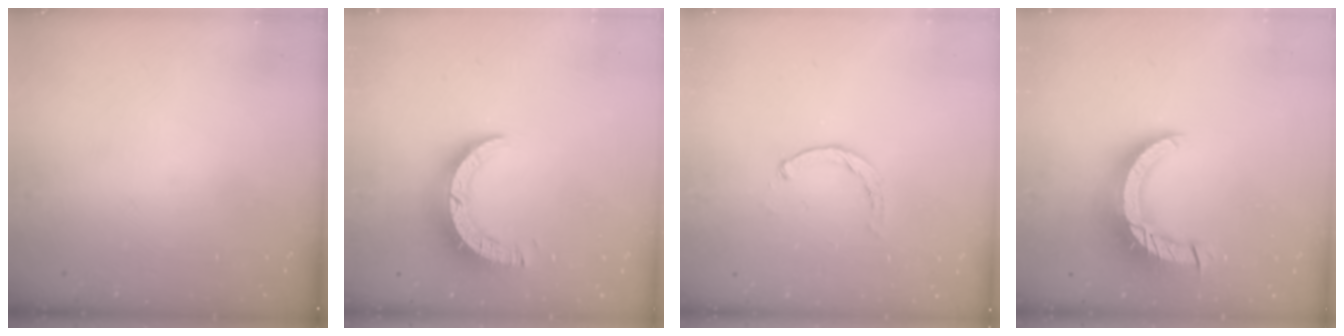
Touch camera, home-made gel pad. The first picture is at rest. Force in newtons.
{"total": 9.3, "press": 9.3, "slide": 0.8}
{"total": 0.0}
{"total": 13.7, "press": 13.7, "slide": 1.3}